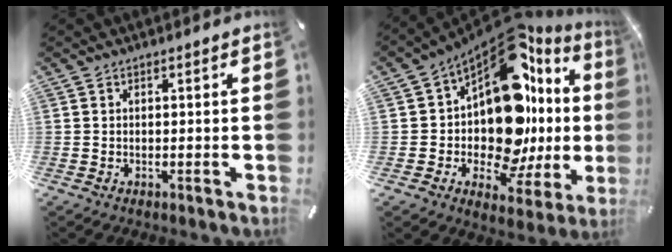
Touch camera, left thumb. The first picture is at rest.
{"total": 20.9, "force": [4.2, 10.8, 17.4], "torque": [-0.278, -0.105, 0.076]}